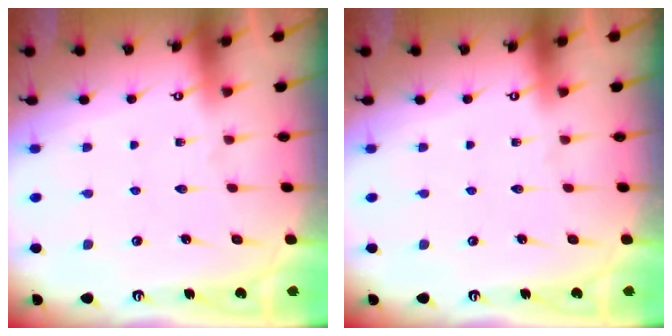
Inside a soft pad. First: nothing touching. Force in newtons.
{"total": 0.0}